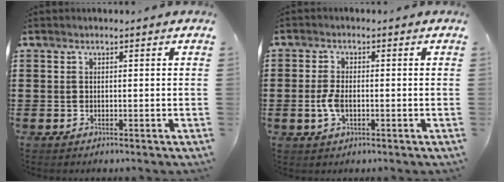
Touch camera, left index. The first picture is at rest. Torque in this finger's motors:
{"motor_torque": [0.76, 0.23, 0.27, 0.10]}